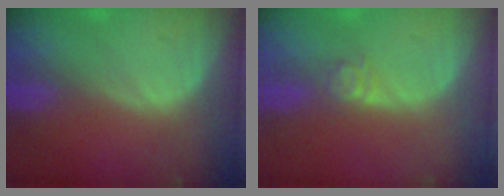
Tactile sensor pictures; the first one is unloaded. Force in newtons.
{"total": 3.0, "press": 2.5, "slide": 1.7}